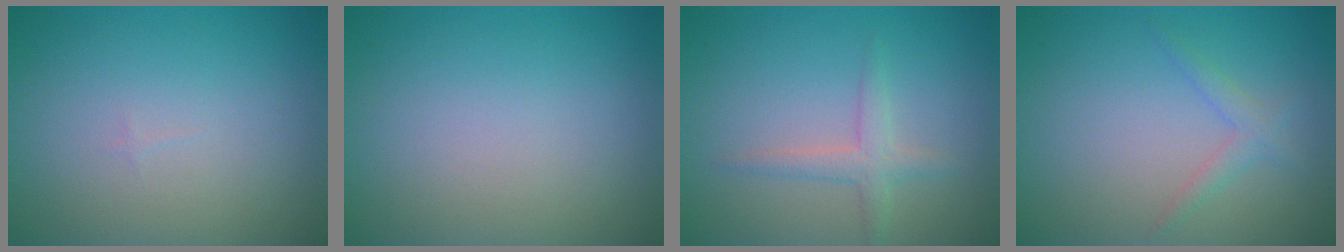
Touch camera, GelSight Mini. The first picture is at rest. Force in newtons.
{"total": 0.0}
{"total": 1.9, "press": 1.9, "slide": 0.2}
{"total": 1.5, "press": 1.5, "slide": 0.1}